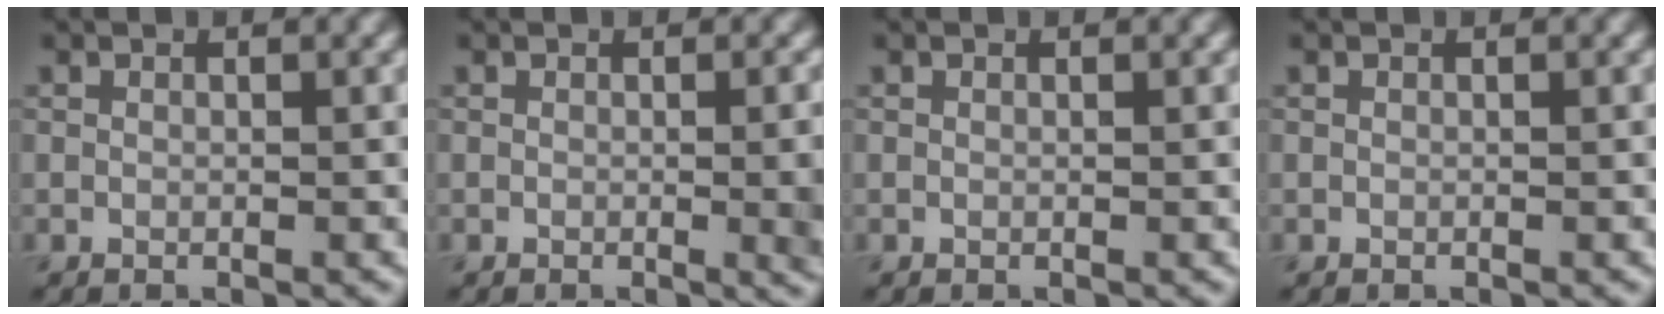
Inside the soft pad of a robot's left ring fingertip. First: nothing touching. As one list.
[{"total": 3.1, "force": [-0.2, 0.9, 2.9], "torque": [-0.029, 0.001, -0.004]}, {"total": 0.0}, {"total": 0.0}]